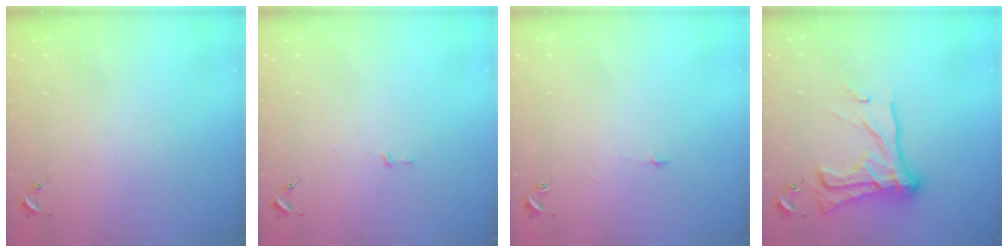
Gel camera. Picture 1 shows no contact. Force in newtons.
{"total": 2.6, "press": 2.6, "slide": 0.2}
{"total": 2.7, "press": 2.6, "slide": 0.3}
{"total": 21.5, "press": 21.4, "slide": 1.8}